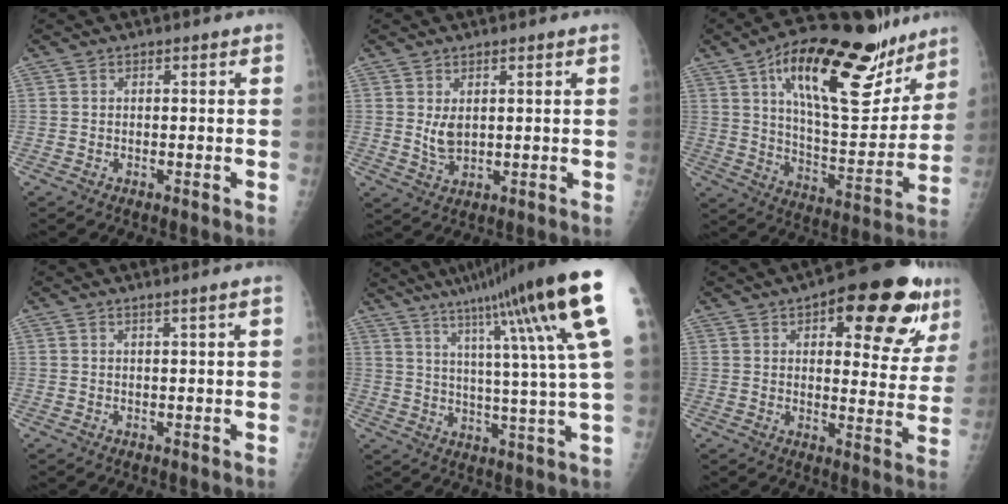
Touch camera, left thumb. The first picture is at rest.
{"total": 3.4, "force": [1.0, 1.8, 2.7], "torque": [-0.044, -0.014, 0.026]}
{"total": 28.3, "force": [16.1, 11.2, 20.4], "torque": [-0.273, -0.045, 0.258]}
{"total": 1.2, "force": [0.6, -0.5, 0.9], "torque": [-0.025, -0.008, 0.017]}
{"total": 23.0, "force": [12.3, 0.6, 19.5], "torque": [-0.287, -0.033, 0.172]}
{"total": 20.1, "force": [10.1, 7.9, 15.5], "torque": [-0.161, -0.021, 0.131]}